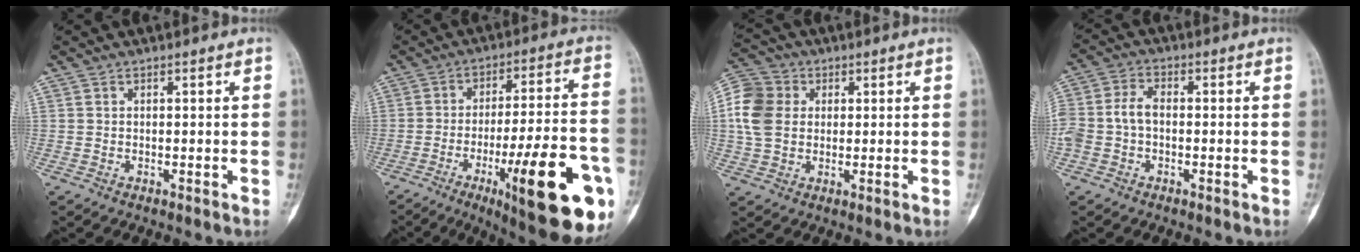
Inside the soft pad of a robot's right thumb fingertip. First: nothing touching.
{"total": 24.5, "force": [-9.5, 5.7, 21.9], "torque": [-0.263, 0.026, -0.128]}
{"total": 10.0, "force": [1.2, 8.1, 5.7], "torque": [-0.109, 0.011, 0.014]}
{"total": 6.7, "force": [-0.9, 4.5, 4.9], "torque": [-0.113, 0.022, -0.021]}